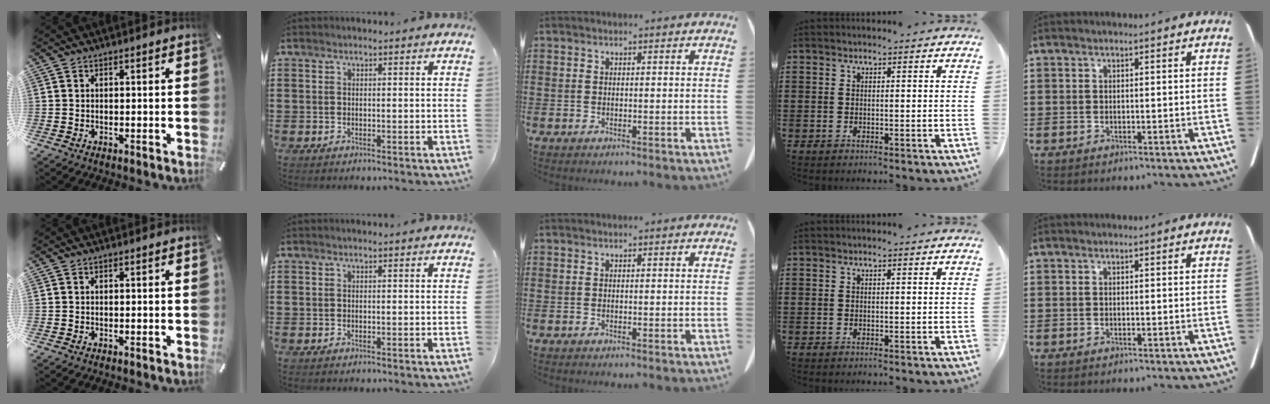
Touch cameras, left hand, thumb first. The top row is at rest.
{}